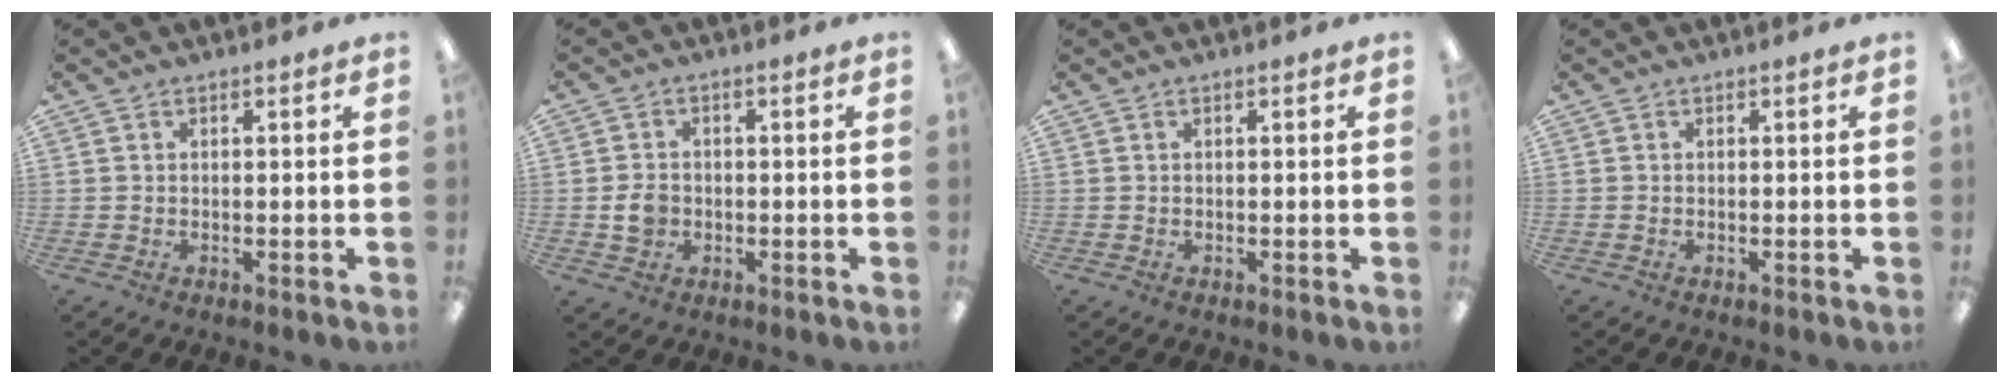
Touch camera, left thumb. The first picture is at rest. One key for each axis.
{"total": 4.0, "fx": -0.6, "fy": 3.3, "fz": 2.1, "tx": -0.035, "ty": 0.006, "tz": -0.010}
{"total": 0.0}
{"total": 0.0}